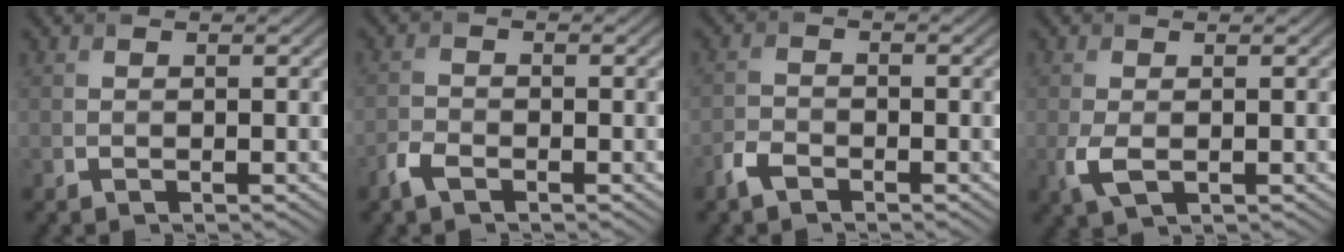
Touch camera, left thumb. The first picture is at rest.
{"total": 2.5, "force": [-1.8, 1.0, 1.4], "torque": [-0.035, -0.002, -0.043]}
{"total": 2.6, "force": [-2.0, 1.2, 1.2], "torque": [-0.028, -0.001, -0.048]}
{"total": 2.8, "force": [-0.6, 1.5, 2.3], "torque": [-0.067, -0.011, -0.009]}